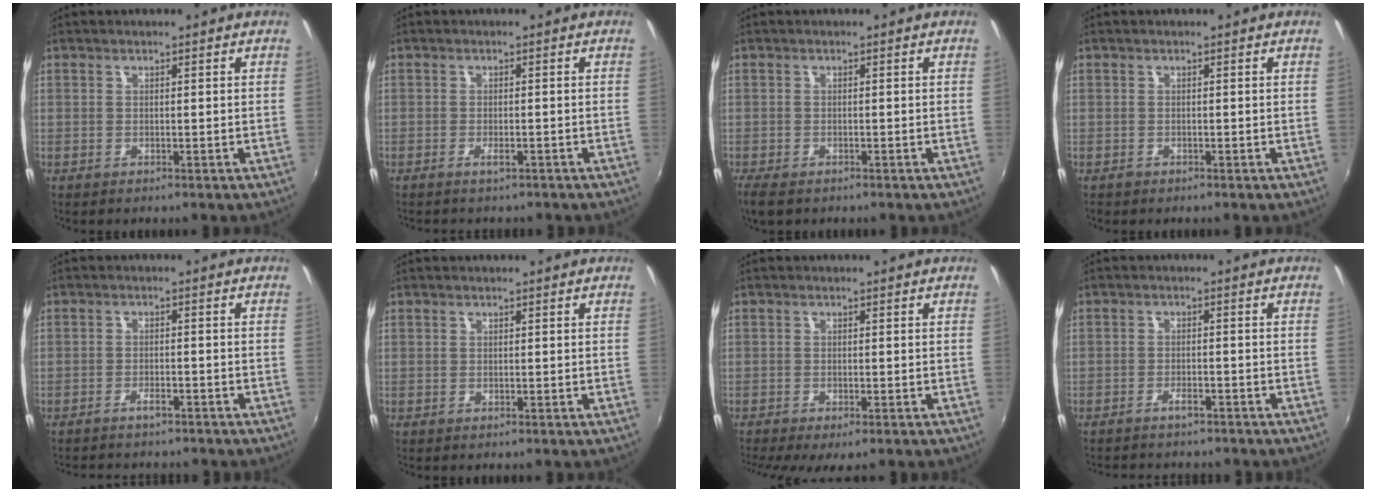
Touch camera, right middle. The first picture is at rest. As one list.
[{"total": 1.5, "force": [-1.3, 0.4, 0.7], "torque": [-0.016, 0.002, -0.020]}, {"total": 4.1, "force": [-3.0, 1.6, 2.2], "torque": [-0.054, -0.018, -0.055]}, {"total": 0.8, "force": [-0.6, 0.5, 0.1], "torque": [-0.004, -0.002, -0.010]}, {"total": 5.1, "force": [-4.5, 1.5, 1.8], "torque": [-0.048, -0.004, -0.067]}, {"total": 0.0}, {"total": 5.4, "force": [-4.0, 1.0, 3.5], "torque": [-0.079, -0.027, -0.064]}, {"total": 5.3, "force": [-4.7, 1.5, 1.9], "torque": [-0.050, -0.005, -0.069]}]